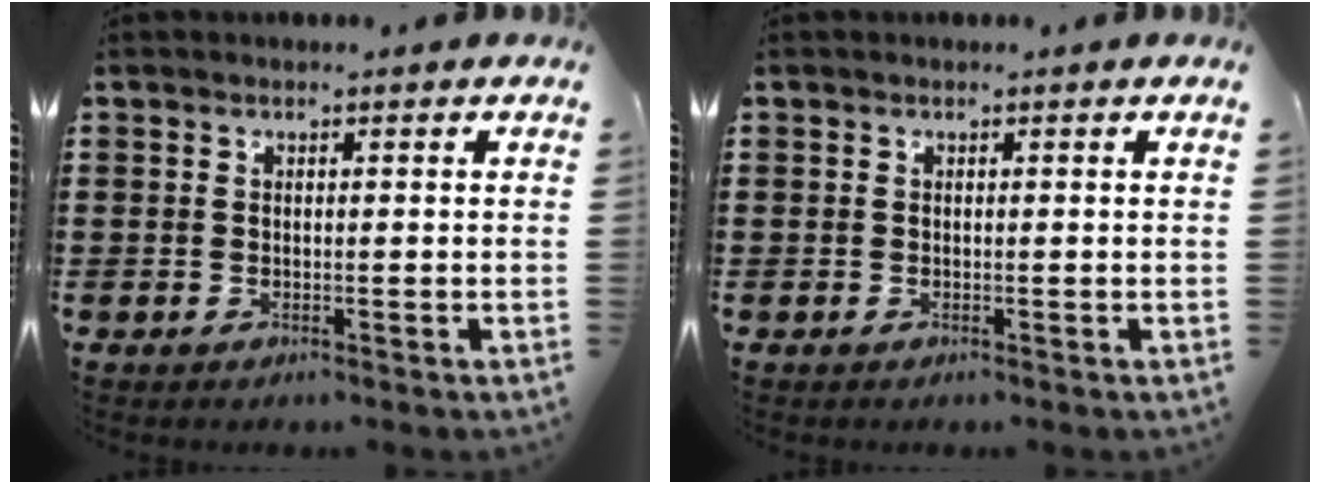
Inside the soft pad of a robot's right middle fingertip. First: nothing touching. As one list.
[{"total": 0.0}]